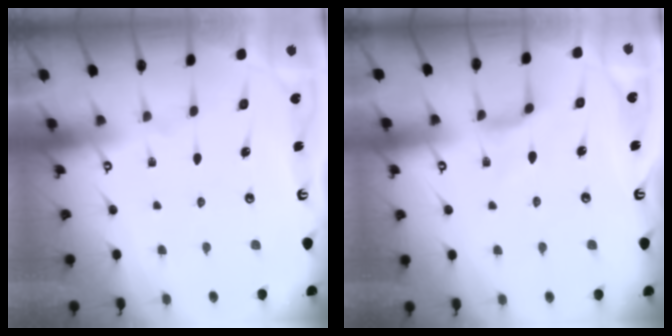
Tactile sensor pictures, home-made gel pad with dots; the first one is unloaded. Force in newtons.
{"total": 4.4, "press": 4.4, "slide": 0.6}